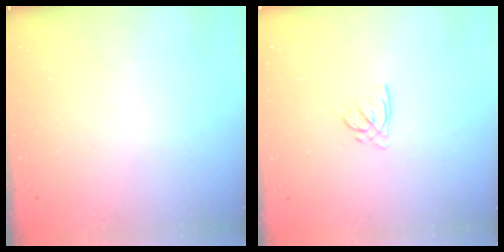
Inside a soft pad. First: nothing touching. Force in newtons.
{"total": 2.8, "press": 2.8, "slide": 0.1}